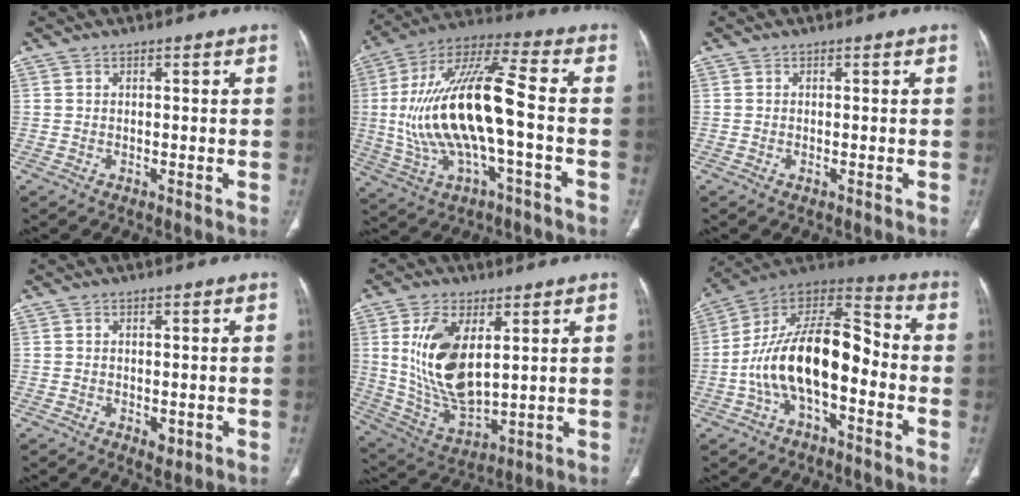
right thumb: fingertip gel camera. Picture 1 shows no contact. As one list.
[{"total": 20.6, "force": [-1.7, 6.3, 19.5], "torque": [-0.402, 0.035, -0.028]}, {"total": 0.0}, {"total": 2.1, "force": [-0.6, 1.3, 1.6], "torque": [-0.015, -0.002, -0.003]}, {"total": 15.9, "force": [4.1, 8.0, 13.1], "torque": [-0.248, -0.026, 0.093]}, {"total": 19.1, "force": [-4.0, 9.5, 16.1], "torque": [-0.268, 0.066, -0.075]}]